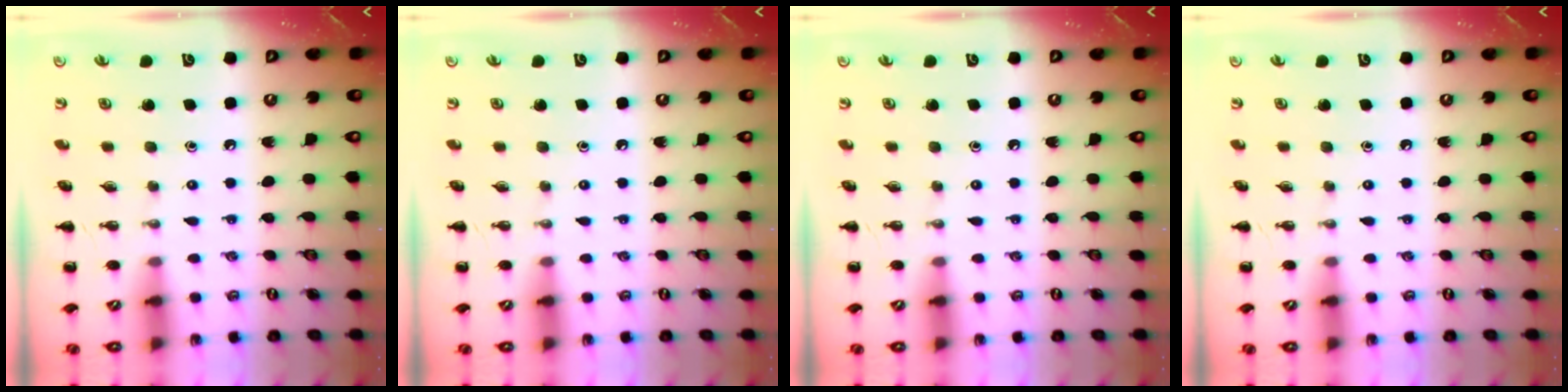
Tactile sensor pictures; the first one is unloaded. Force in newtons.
{"total": 0.0}
{"total": 0.0}
{"total": 0.0}